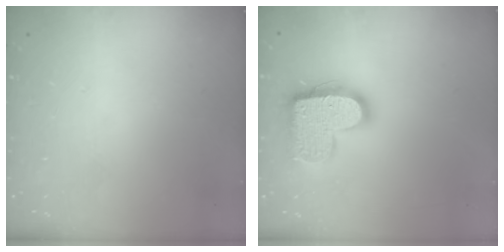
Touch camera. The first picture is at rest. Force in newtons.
{"total": 17.2, "press": 17.2, "slide": 0.9}